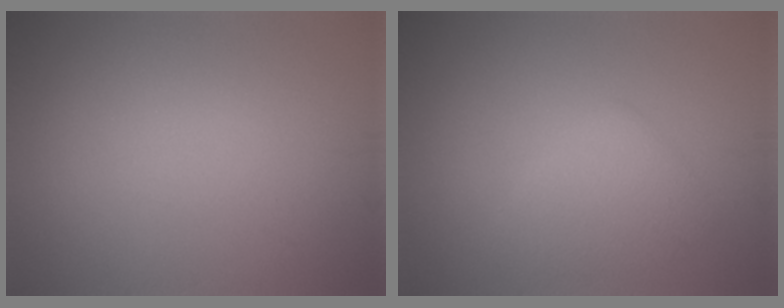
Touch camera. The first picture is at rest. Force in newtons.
{"total": 2.6, "press": 2.6, "slide": 0.2}